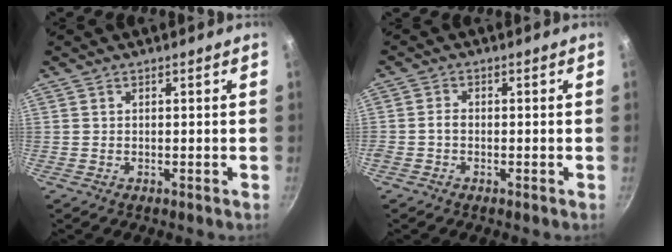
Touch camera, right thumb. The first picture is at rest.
{"total": 1.9, "force": [-0.5, 1.4, 1.1], "torque": [-0.020, 0.012, -0.013]}